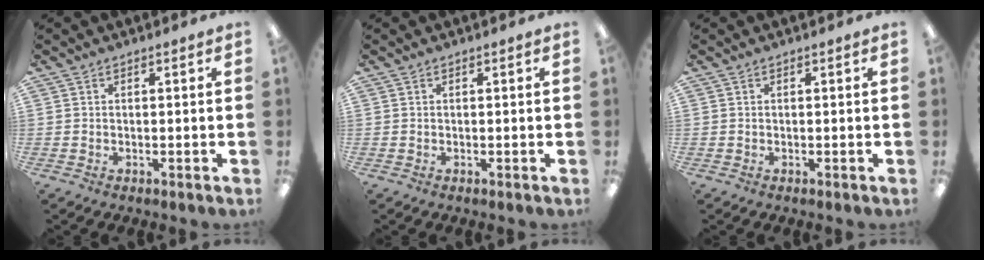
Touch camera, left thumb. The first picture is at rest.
{"total": 0.0}
{"total": 0.0}